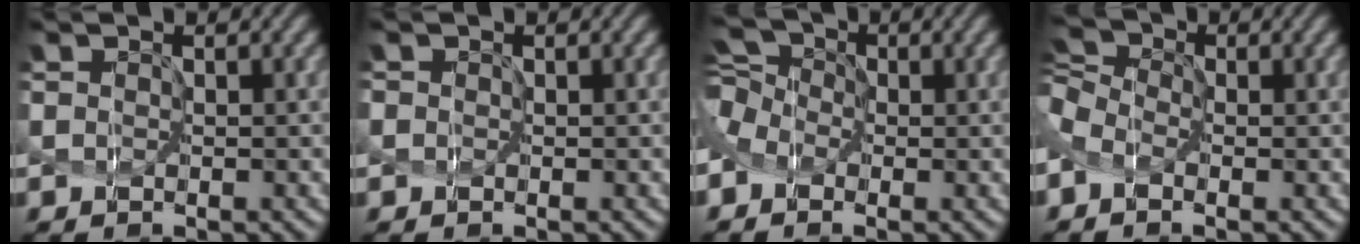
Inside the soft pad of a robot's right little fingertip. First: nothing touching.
{"total": 0.6, "force": [0.1, 0.5, 0.2], "torque": [0.006, 0.004, -0.007]}
{"total": 4.5, "force": [-1.2, 3.3, 2.8], "torque": [-0.087, 0.004, -0.026]}
{"total": 3.2, "force": [-1.0, 2.2, 2.0], "torque": [-0.055, 0.010, -0.034]}